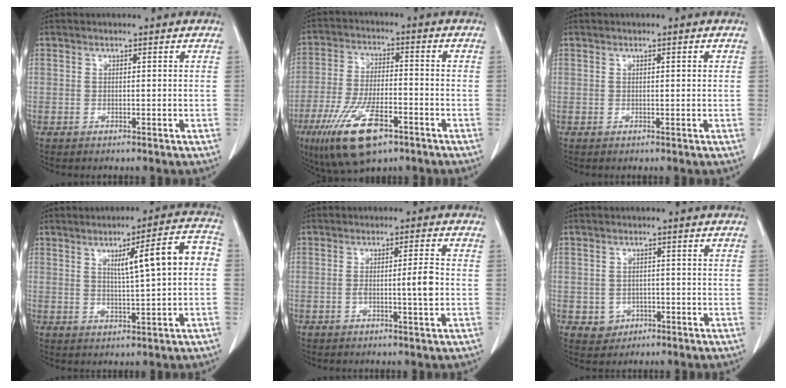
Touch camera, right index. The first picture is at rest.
{"total": 13.2, "force": [-7.3, 4.3, 10.1], "torque": [-0.205, -0.015, -0.125]}
{"total": 0.5, "force": [0.1, 0.1, 0.5], "torque": [-0.008, 0.000, 0.002]}
{"total": 9.4, "force": [1.3, 0.7, 9.3], "torque": [-0.130, 0.020, 0.018]}
{"total": 3.9, "force": [-0.6, -0.1, 3.8], "torque": [-0.063, 0.000, -0.010]}
{"total": 3.1, "force": [-1.0, 2.9, 0.5], "torque": [0.000, 0.009, -0.007]}